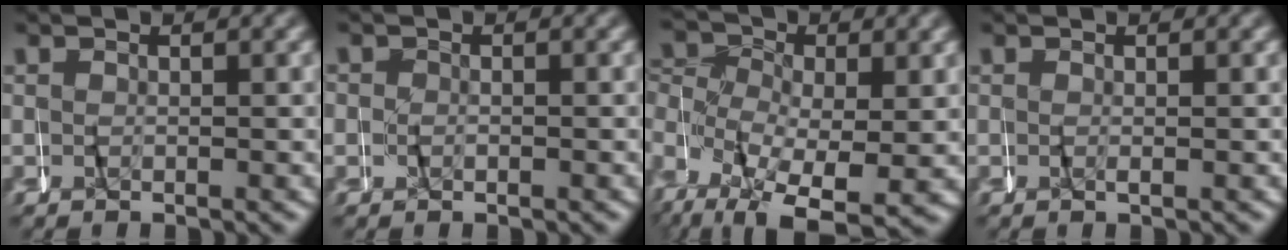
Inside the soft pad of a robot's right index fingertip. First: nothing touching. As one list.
[{"total": 1.1, "force": [0.2, 1.0, 0.3], "torque": [-0.011, 0.005, -0.001]}, {"total": 9.0, "force": [0.9, 6.4, 6.3], "torque": [-0.122, -0.005, 0.010]}, {"total": 0.0}]